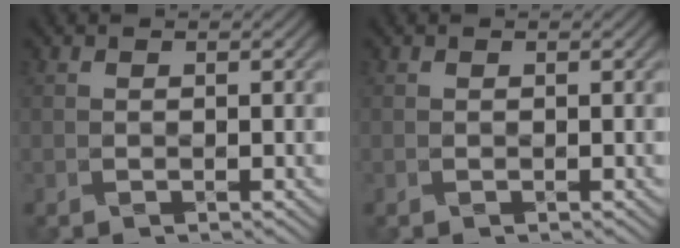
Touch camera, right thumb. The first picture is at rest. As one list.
[{"total": 0.0}]